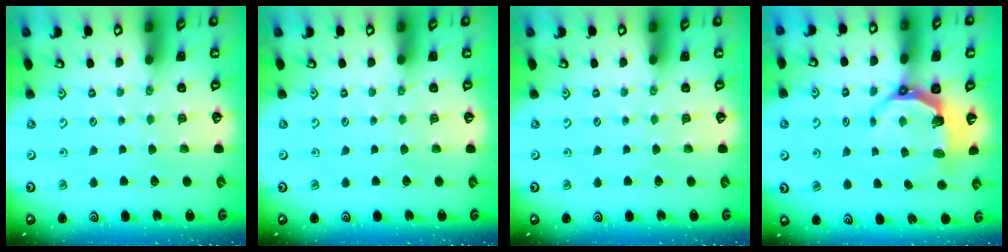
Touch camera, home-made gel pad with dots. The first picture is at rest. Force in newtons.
{"total": 0.0}
{"total": 0.0}
{"total": 6.2, "press": 4.7, "slide": 4.1}